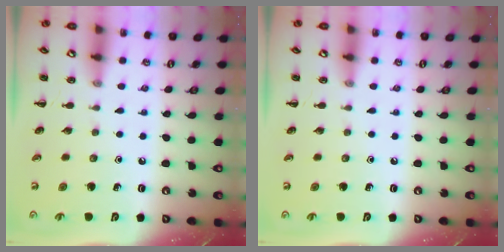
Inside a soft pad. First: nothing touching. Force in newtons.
{"total": 0.0}